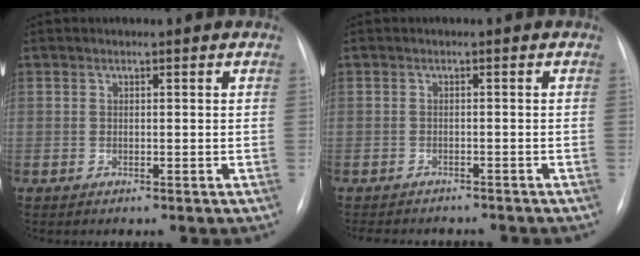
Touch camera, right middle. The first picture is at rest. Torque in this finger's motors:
{"motor_torque": [0.03, -0.03, 0.03, 0.04]}